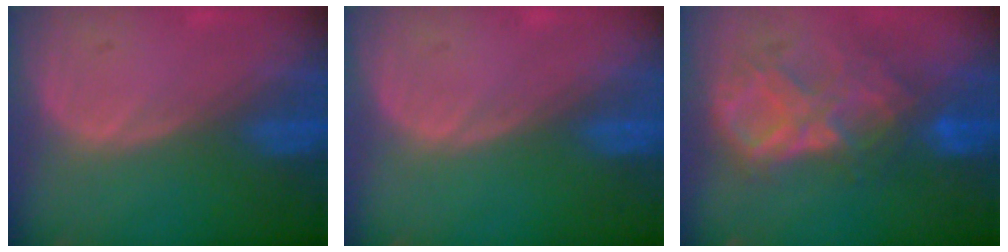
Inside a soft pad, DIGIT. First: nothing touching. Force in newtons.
{"total": 0.0}
{"total": 8.8, "press": 7.7, "slide": 4.4}